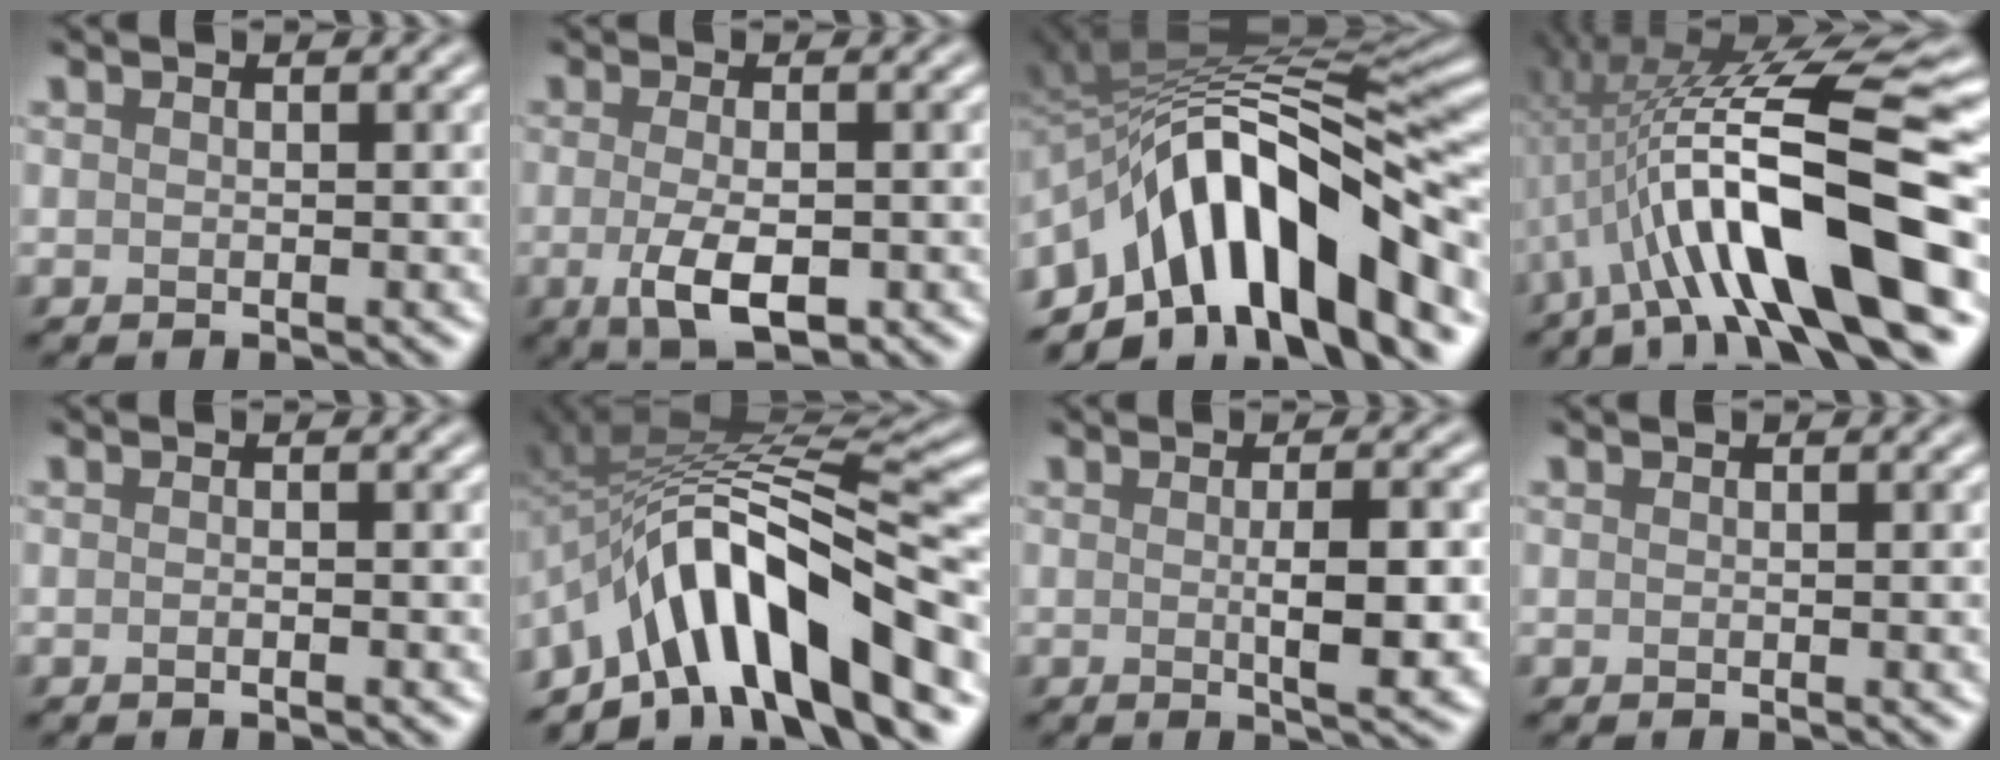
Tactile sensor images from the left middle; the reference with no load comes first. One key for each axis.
{"total": 4.4, "fx": -1.3, "fy": 1.6, "fz": 3.9, "tx": -0.080, "ty": -0.010, "tz": -0.024}
{"total": 12.9, "fx": -5.1, "fy": 5.3, "fz": 10.6, "tx": -0.148, "ty": 0.019, "tz": -0.094}
{"total": 13.1, "fx": -2.4, "fy": 3.2, "fz": 12.4, "tx": -0.199, "ty": 0.028, "tz": -0.043}
{"total": 0.9, "fx": -0.3, "fy": 0.3, "fz": 0.8, "tx": -0.009, "ty": -0.004, "tz": -0.011}
{"total": 11.6, "fx": -6.3, "fy": 3.4, "fz": 9.1, "tx": -0.121, "ty": 0.021, "tz": -0.107}
{"total": 4.9, "fx": -0.2, "fy": 1.0, "fz": 4.8, "tx": -0.071, "ty": -0.001, "tz": -0.001}
{"total": 0.6, "fx": -0.1, "fy": 0.1, "fz": 0.6, "tx": -0.007, "ty": 0.001, "tz": 0.000}